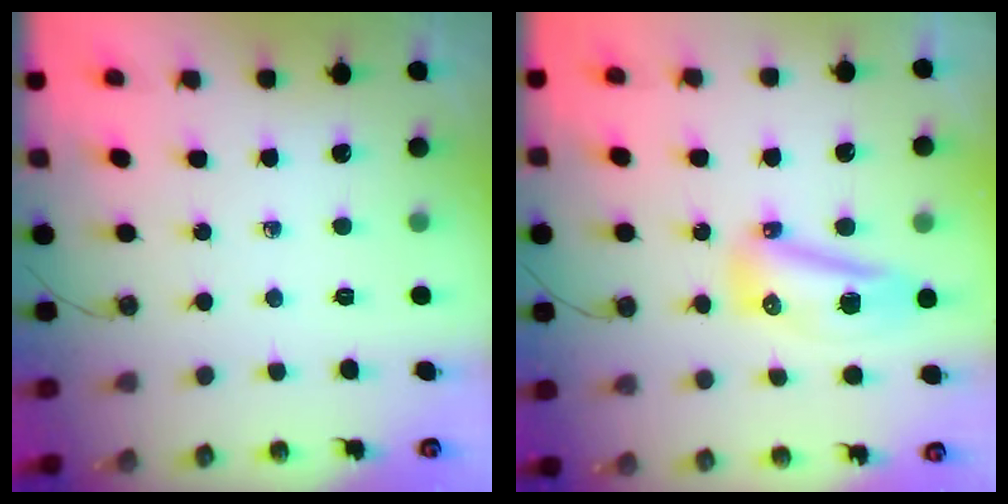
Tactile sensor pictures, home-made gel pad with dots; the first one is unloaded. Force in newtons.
{"total": 12.9, "press": 11.4, "slide": 5.9}